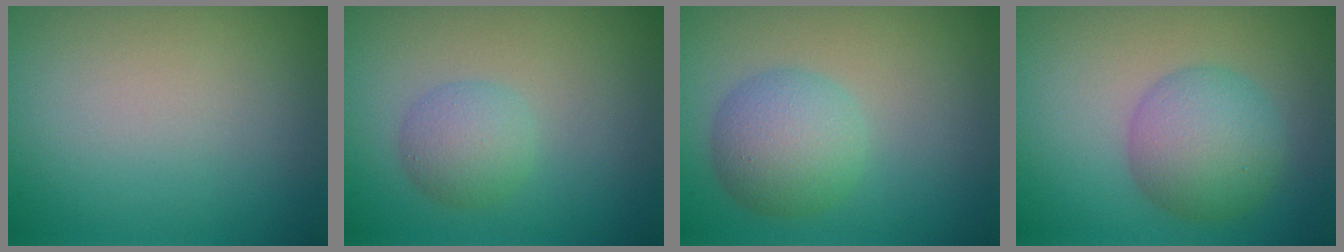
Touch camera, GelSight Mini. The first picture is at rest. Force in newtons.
{"total": 2.6, "press": 2.6, "slide": 0.1}
{"total": 4.4, "press": 4.4, "slide": 0.1}
{"total": 5.2, "press": 5.2, "slide": 0.2}